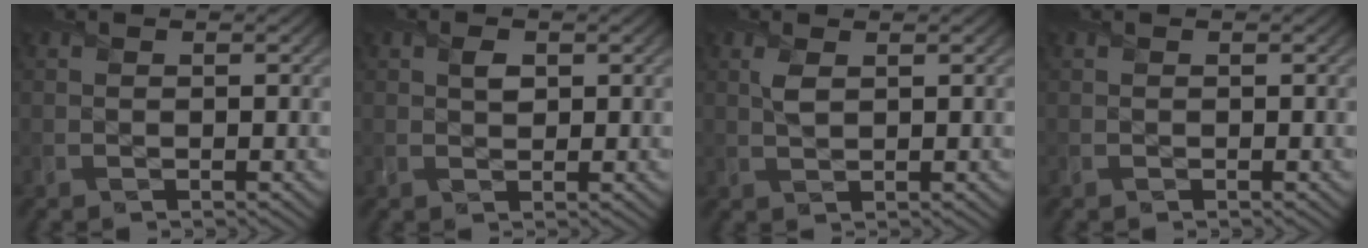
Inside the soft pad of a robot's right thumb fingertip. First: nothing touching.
{"total": 1.6, "force": [0.7, 1.1, 0.9], "torque": [-0.016, -0.001, 0.011]}
{"total": 1.8, "force": [0.8, 0.7, 1.5], "torque": [-0.039, 0.002, 0.017]}
{"total": 0.0}